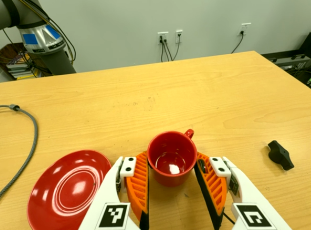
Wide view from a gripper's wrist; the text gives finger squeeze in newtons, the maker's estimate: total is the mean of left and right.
{"total": 5.5, "left": 5.7, "right": 5.2}